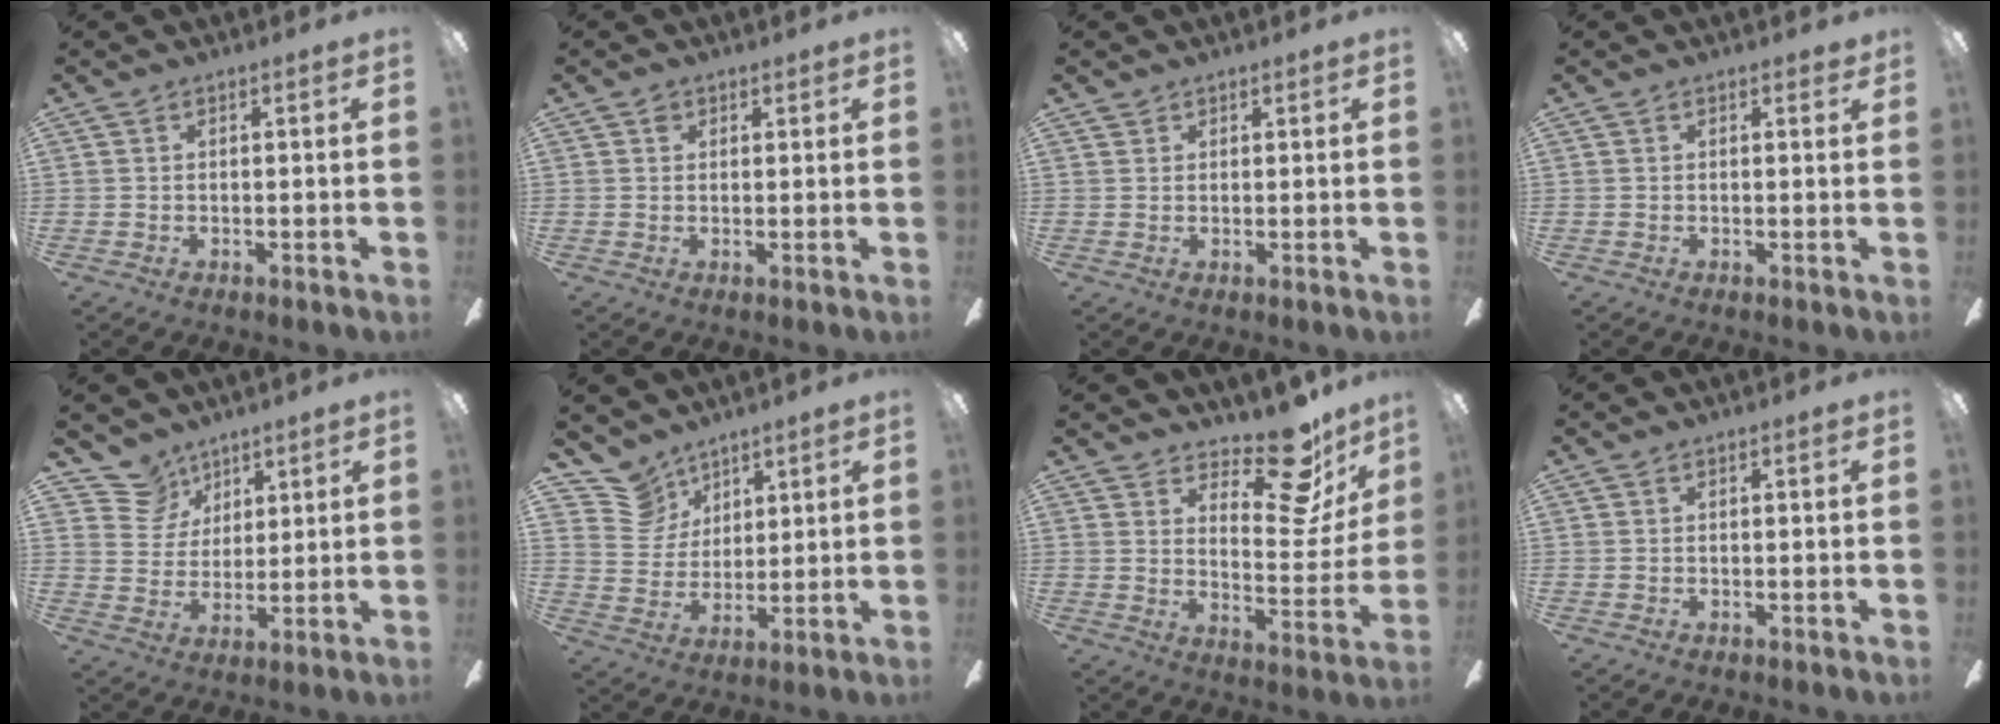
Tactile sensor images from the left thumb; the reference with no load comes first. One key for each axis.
{"total": 1.6, "fx": 0.9, "fy": 1.3, "fz": 0.4, "tx": -0.002, "ty": 0.000, "tz": 0.015}
{"total": 1.4, "fx": 1.1, "fy": 0.8, "fz": -0.2, "tx": 0.004, "ty": 0.001, "tz": 0.021}
{"total": 0.9, "fx": 0.7, "fy": 0.4, "fz": 0.4, "tx": -0.001, "ty": -0.001, "tz": 0.011}
{"total": 9.3, "fx": 6.6, "fy": 6.5, "fz": 0.3, "tx": -0.026, "ty": -0.041, "tz": 0.130}
{"total": 10.3, "fx": 7.6, "fy": 6.9, "fz": 0.8, "tx": -0.031, "ty": -0.051, "tz": 0.151}
{"total": 16.3, "fx": 11.9, "fy": 6.4, "fz": 9.0, "tx": -0.115, "ty": -0.083, "tz": 0.199}
{"total": 0.0}